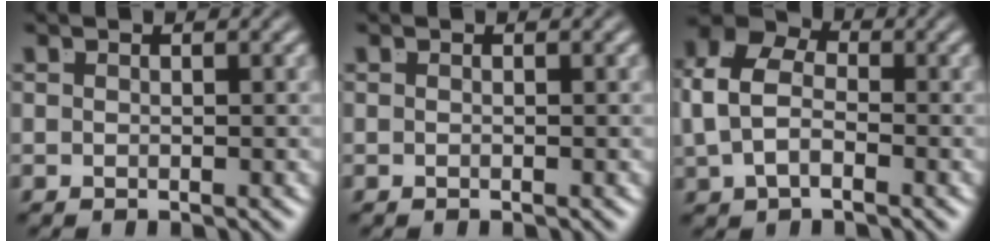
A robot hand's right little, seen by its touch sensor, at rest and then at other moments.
{"total": 0.0}
{"total": 8.4, "force": [1.3, 6.6, 5.0], "torque": [-0.097, 0.012, 0.004]}